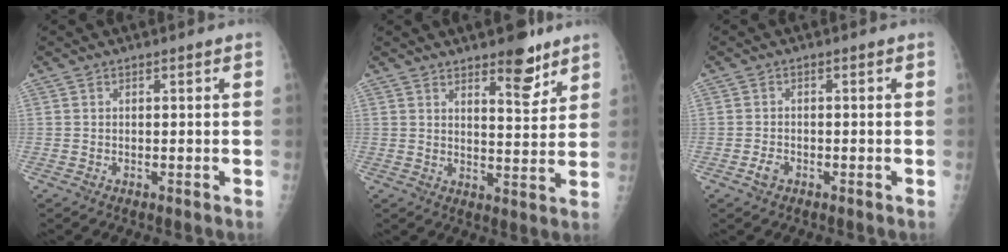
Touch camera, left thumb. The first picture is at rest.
{"total": 7.6, "force": [5.3, 2.6, 4.8], "torque": [-0.047, -0.038, 0.075]}
{"total": 1.8, "force": [-1.1, 1.2, 0.9], "torque": [-0.017, 0.004, -0.019]}